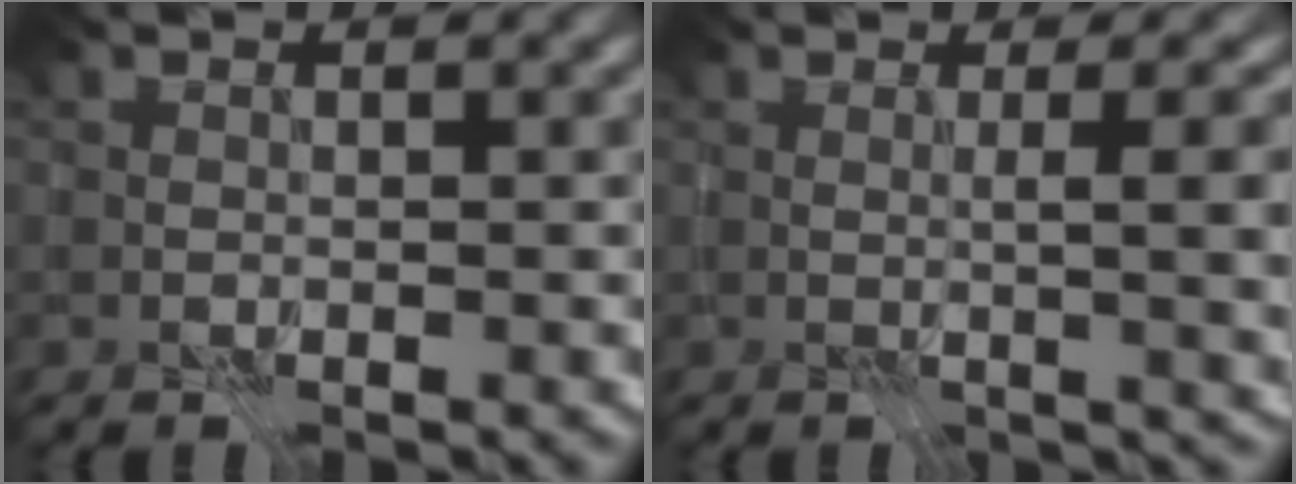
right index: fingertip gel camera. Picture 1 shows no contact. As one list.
[{"total": 4.9, "force": [-0.2, 1.4, 4.7], "torque": [-0.062, 0.003, -0.001]}]